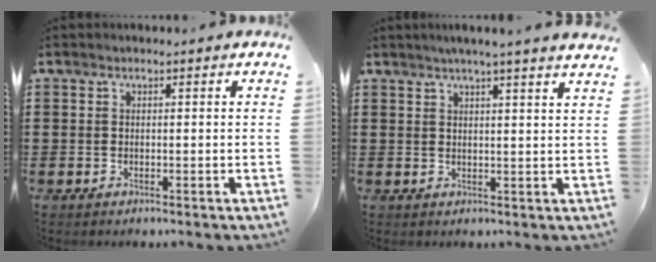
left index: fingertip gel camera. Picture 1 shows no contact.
{"total": 3.1, "force": [2.6, -0.9, 1.3], "torque": [-0.031, -0.008, 0.047]}